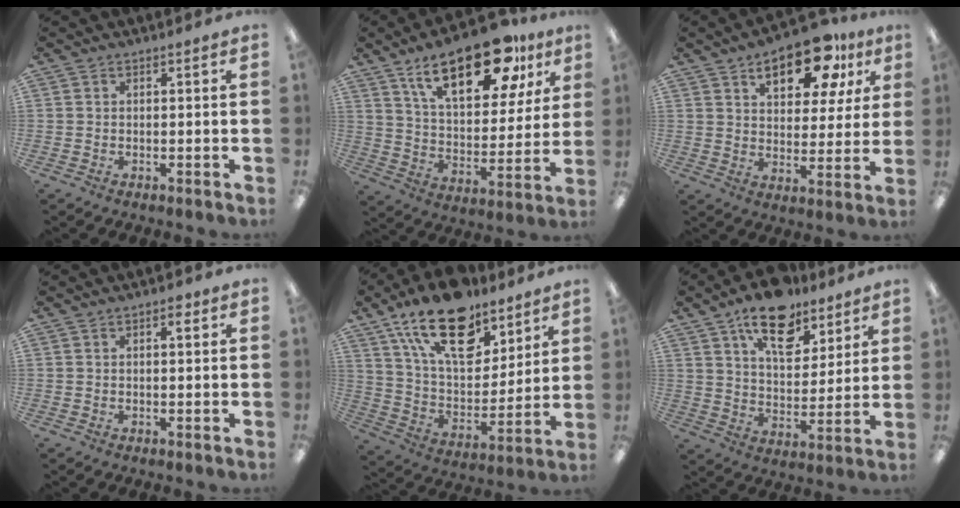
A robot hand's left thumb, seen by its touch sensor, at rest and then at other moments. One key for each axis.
{"total": 23.4, "fx": 14.5, "fy": 10.3, "fz": 15.2, "tx": -0.232, "ty": -0.066, "tz": 0.243}
{"total": 15.7, "fx": 9.1, "fy": 7.4, "fz": 10.4, "tx": -0.141, "ty": -0.035, "tz": 0.151}
{"total": 2.1, "fx": 1.1, "fy": 0.8, "fz": 1.5, "tx": -0.017, "ty": -0.002, "tz": 0.014}
{"total": 21.7, "fx": 14.3, "fy": 10.8, "fz": 12.2, "tx": -0.208, "ty": -0.074, "tz": 0.254}
{"total": 16.5, "fx": 11.3, "fy": 8.3, "fz": 8.8, "tx": -0.130, "ty": -0.056, "tz": 0.198}